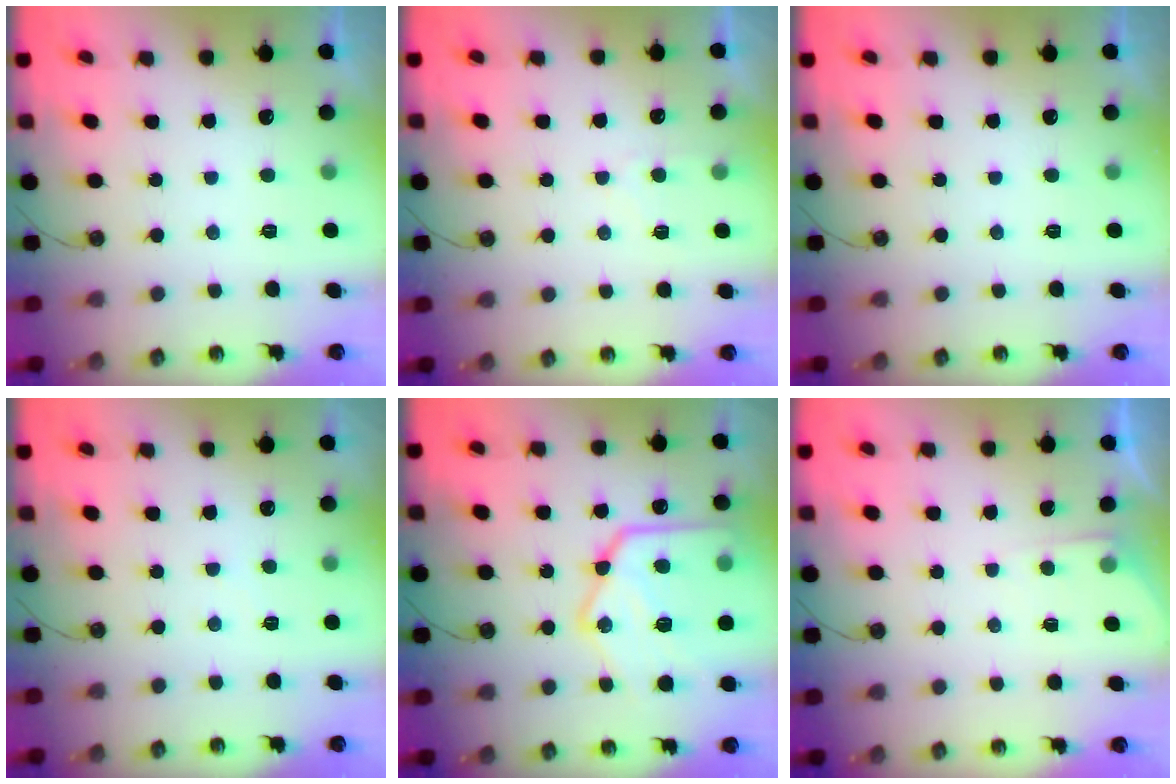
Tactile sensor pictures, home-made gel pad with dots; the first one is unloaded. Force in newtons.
{"total": 3.2, "press": 3.2, "slide": 0.4}
{"total": 0.0}
{"total": 2.3, "press": 2.3, "slide": 0.3}
{"total": 24.7, "press": 24.6, "slide": 2.1}
{"total": 2.7, "press": 2.7, "slide": 0.4}